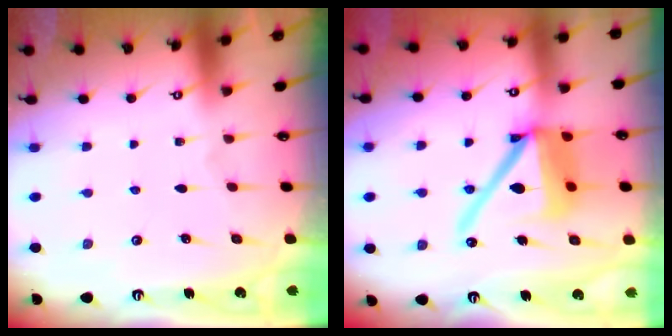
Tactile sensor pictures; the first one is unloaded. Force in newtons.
{"total": 16.7, "press": 16.5, "slide": 2.5}